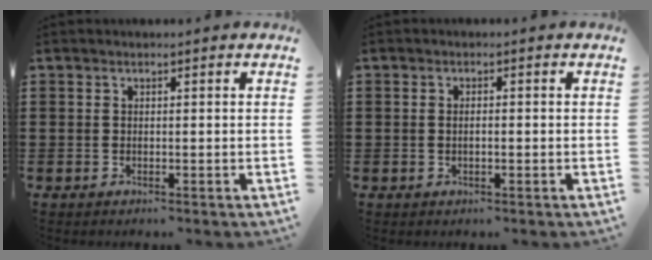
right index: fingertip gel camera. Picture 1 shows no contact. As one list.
[{"total": 1.4, "force": [-0.2, 0.5, 1.3], "torque": [-0.024, 0.000, -0.004]}]